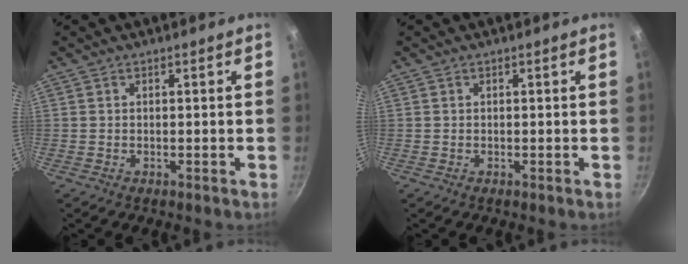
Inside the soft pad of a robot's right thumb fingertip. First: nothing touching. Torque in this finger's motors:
{"motor_torque": [-0.05, 0.05, 0.00, 0.00, 0.00]}